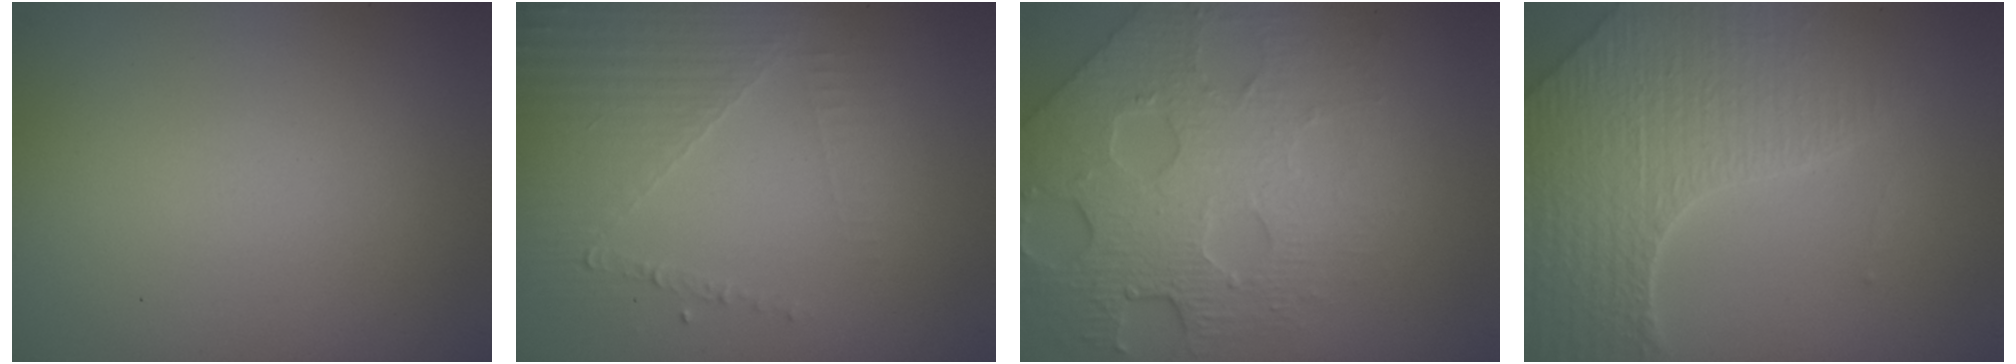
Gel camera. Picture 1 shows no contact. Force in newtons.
{"total": 4.9, "press": 2.9, "slide": 3.9}
{"total": 8.0, "press": 5.5, "slide": 5.9}
{"total": 8.0, "press": 5.6, "slide": 5.6}